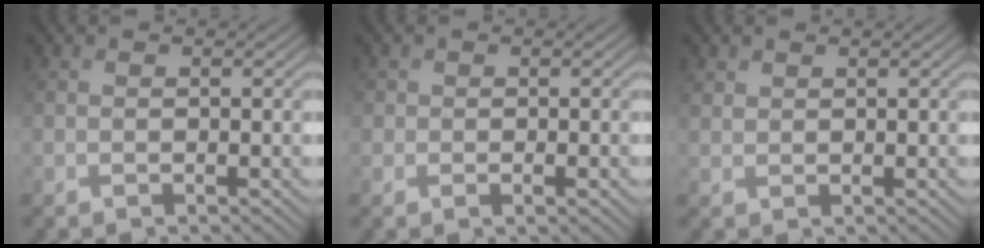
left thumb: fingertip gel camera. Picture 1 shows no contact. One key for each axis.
{"total": 1.9, "fx": -0.1, "fy": 1.5, "fz": 1.1, "tx": -0.018, "ty": -0.007, "tz": -0.004}
{"total": 1.4, "fx": 1.1, "fy": 0.8, "fz": 0.4, "tx": -0.013, "ty": 0.001, "tz": 0.025}